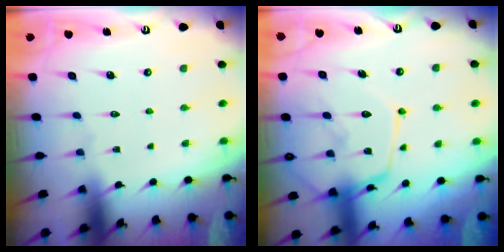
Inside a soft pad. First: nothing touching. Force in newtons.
{"total": 15.3, "press": 15.3, "slide": 1.4}